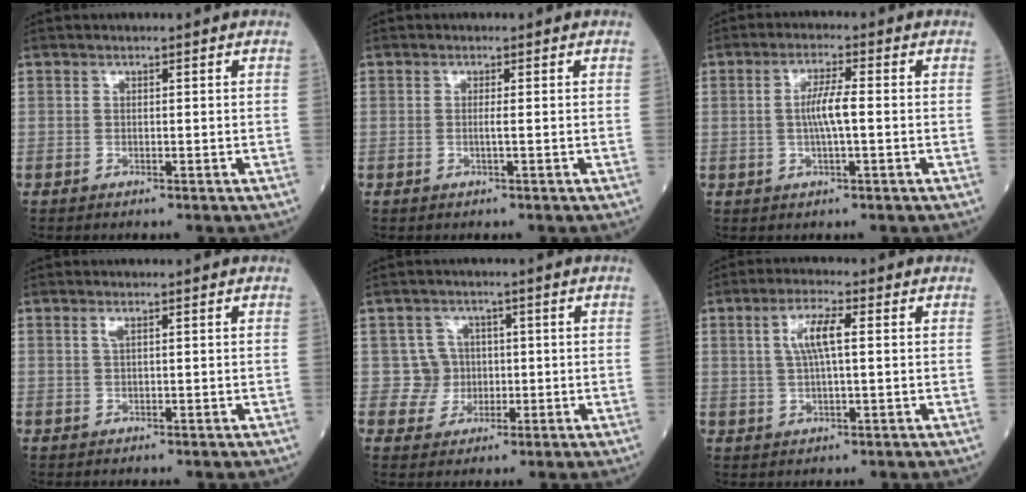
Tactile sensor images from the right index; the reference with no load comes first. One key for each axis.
{"total": 1.0, "fx": -0.1, "fy": -0.3, "fz": 1.0, "tx": -0.021, "ty": -0.001, "tz": -0.003}
{"total": 4.5, "fx": -0.1, "fy": 0.3, "fz": 4.5, "tx": -0.090, "ty": 0.002, "tz": -0.002}
{"total": 1.0, "fx": 0.6, "fy": 0.1, "fz": 0.9, "tx": -0.025, "ty": 0.000, "tz": 0.011}
{"total": 4.0, "fx": 0.3, "fy": 4.0, "fz": -0.2, "tx": 0.017, "ty": 0.010, "tz": 0.005}
{"total": 5.3, "fx": 1.2, "fy": 0.8, "fz": 5.1, "tx": -0.106, "ty": 0.007, "tz": 0.025}